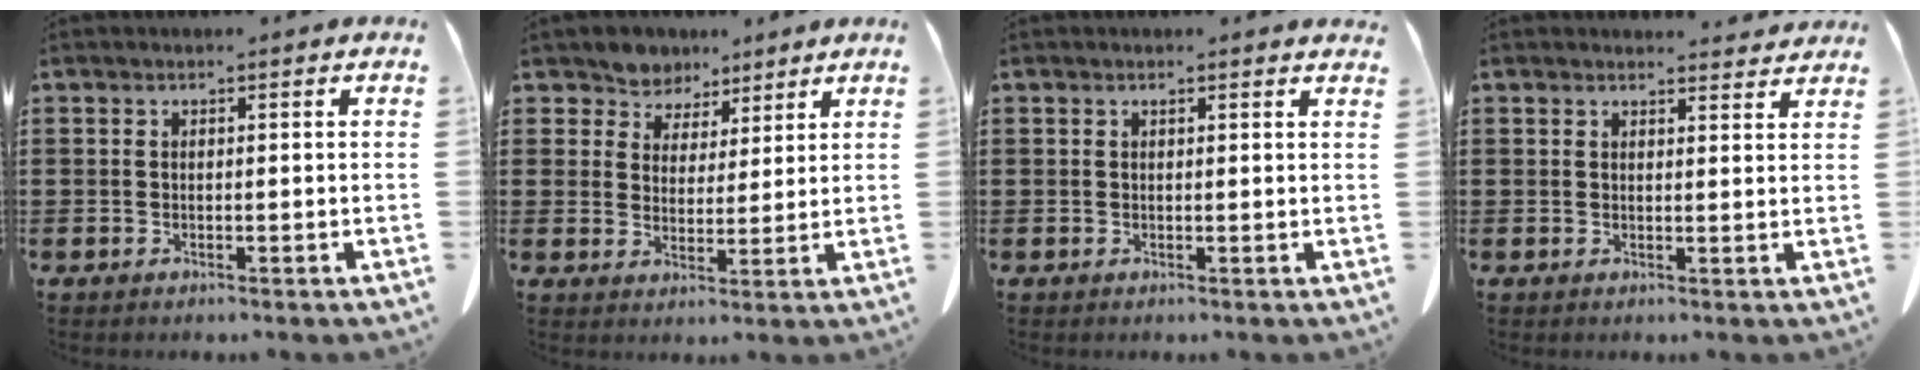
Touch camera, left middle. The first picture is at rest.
{"total": 5.1, "force": [4.4, 2.4, -0.4], "torque": [-0.025, -0.020, 0.082]}
{"total": 0.6, "force": [0.4, 0.0, 0.4], "torque": [-0.009, -0.001, 0.009]}
{"total": 2.5, "force": [2.4, 0.3, 0.3], "torque": [-0.005, -0.008, 0.044]}